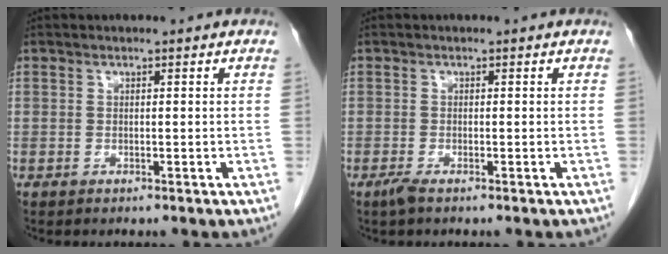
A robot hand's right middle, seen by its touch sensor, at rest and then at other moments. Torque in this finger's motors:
{"motor_torque": [0.58, -0.13, 0.03, 0.03]}